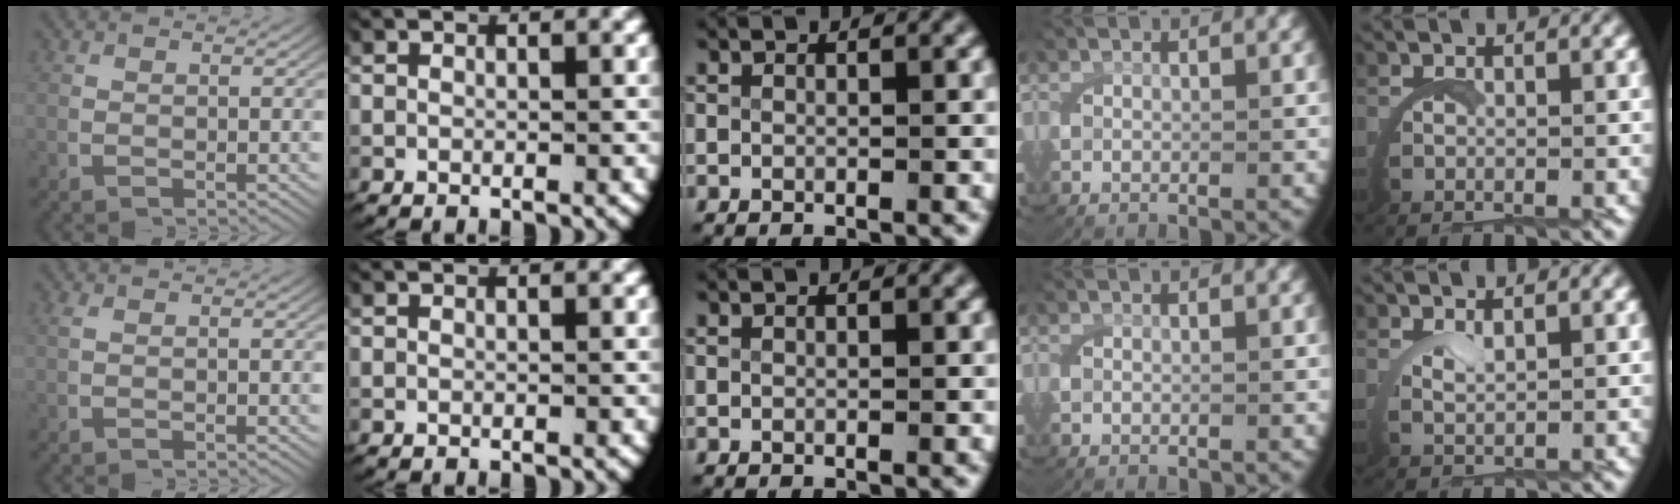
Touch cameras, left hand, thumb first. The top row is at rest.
{"thumb": {"total": 0.6, "force": [0.3, -0.1, 0.5], "torque": [-0.016, 0.002, 0.010]}, "little": {"total": 1.4, "force": [1.2, -0.4, 0.5], "torque": [-0.016, -0.002, 0.028]}}